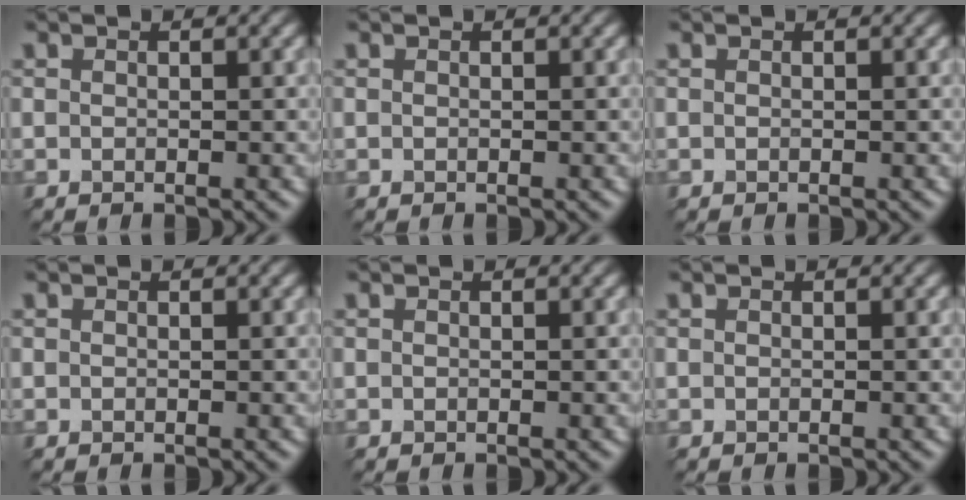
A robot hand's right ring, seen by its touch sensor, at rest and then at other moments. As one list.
[{"total": 0.0}, {"total": 0.0}, {"total": 0.0}, {"total": 0.0}, {"total": 0.0}]